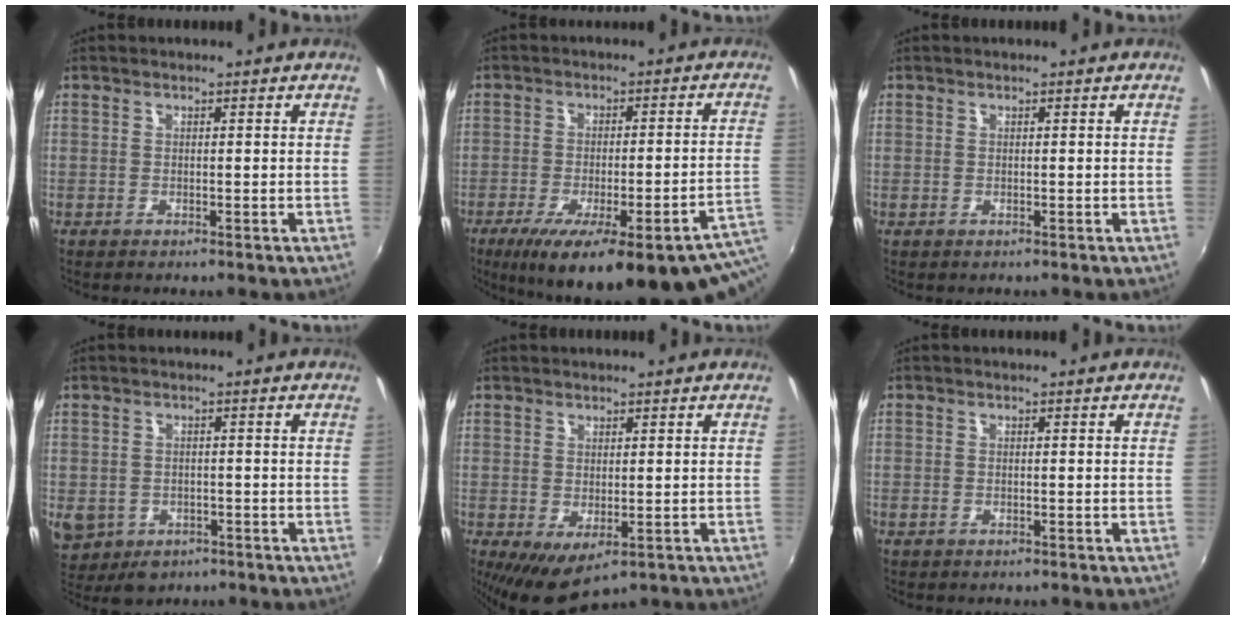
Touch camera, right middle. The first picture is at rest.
{"total": 25.4, "force": [-15.0, 5.8, 19.6], "torque": [-0.273, -0.043, -0.187]}
{"total": 0.0}
{"total": 8.1, "force": [-2.9, 6.7, 3.4], "torque": [-0.092, -0.017, -0.037]}
{"total": 4.0, "force": [-0.7, 2.3, 3.2], "torque": [-0.054, -0.018, -0.003]}
{"total": 0.9, "force": [-0.9, 0.3, 0.0], "torque": [-0.001, 0.000, -0.015]}